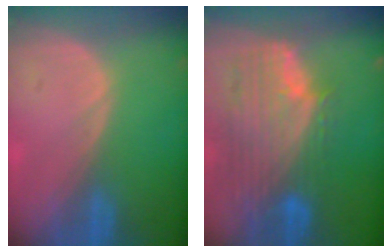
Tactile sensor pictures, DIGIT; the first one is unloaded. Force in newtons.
{"total": 11.8, "press": 10.0, "slide": 6.2}